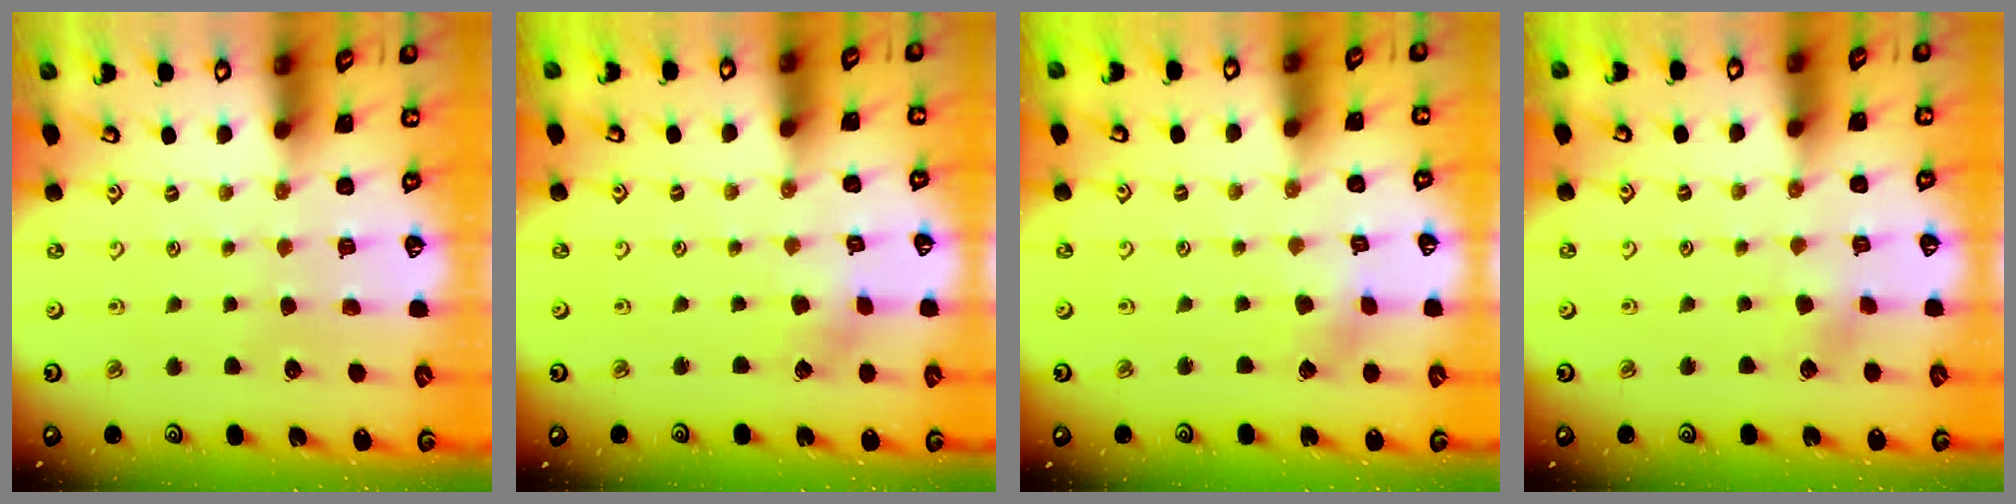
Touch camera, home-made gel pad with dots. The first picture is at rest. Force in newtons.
{"total": 1.7, "press": 1.7, "slide": 0.1}
{"total": 2.2, "press": 2.2, "slide": 0.2}
{"total": 2.3, "press": 2.3, "slide": 0.2}